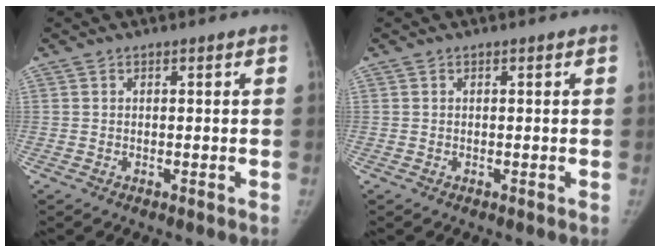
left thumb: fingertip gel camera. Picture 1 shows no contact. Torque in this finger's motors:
{"motor_torque": [0.14, -0.01, -0.11, 0.07, 0.03]}